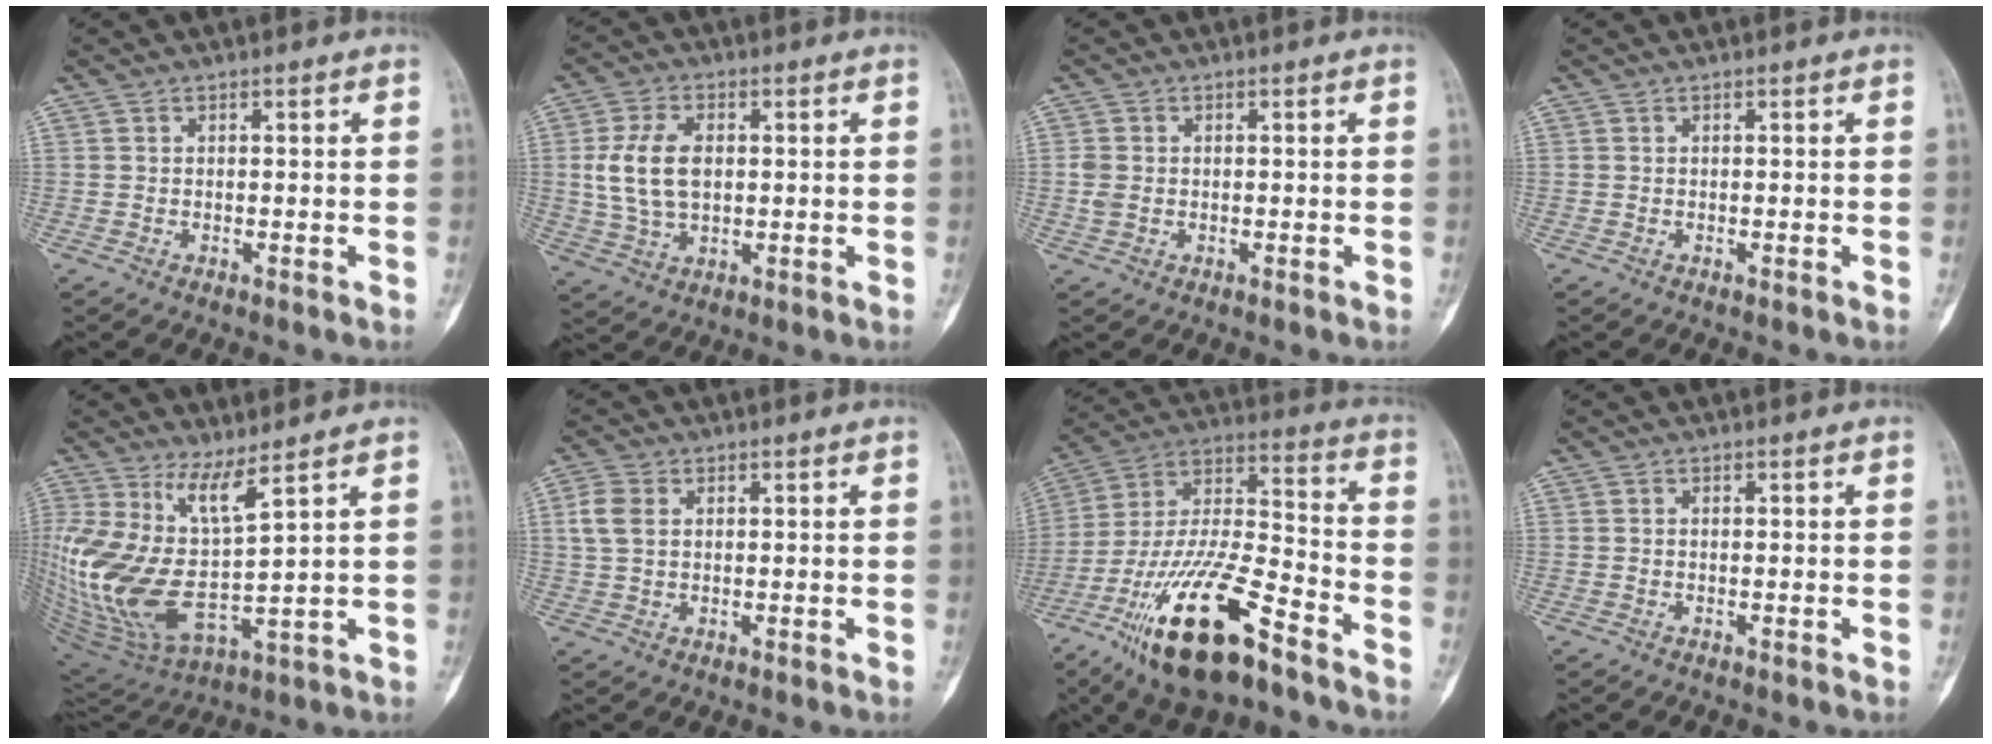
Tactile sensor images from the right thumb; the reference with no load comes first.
{"total": 9.9, "force": [1.0, 6.2, 7.7], "torque": [-0.145, 0.002, 0.026]}
{"total": 2.2, "force": [-0.1, 1.8, 1.4], "torque": [-0.033, 0.004, -0.001]}
{"total": 0.0}
{"total": 15.9, "force": [5.1, 4.1, 14.5], "torque": [-0.318, -0.050, 0.129]}
{"total": 4.7, "force": [1.1, 3.2, 3.2], "torque": [-0.072, 0.006, 0.021]}
{"total": 23.0, "force": [-13.7, 7.0, 17.1], "torque": [-0.347, 0.060, -0.246]}
{"total": 0.0}